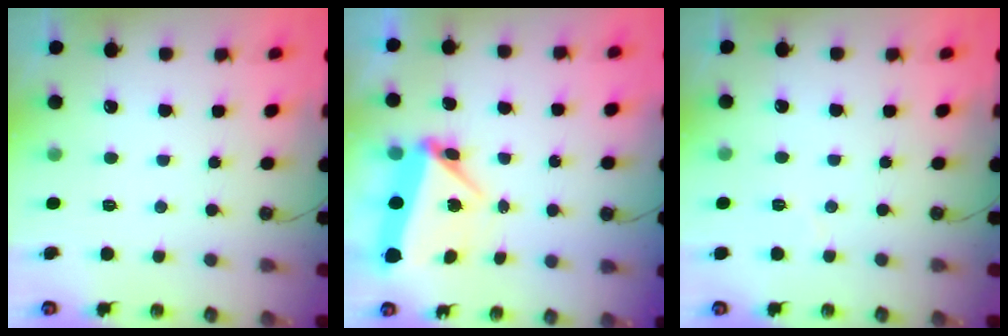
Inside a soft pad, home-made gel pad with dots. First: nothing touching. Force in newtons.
{"total": 11.3, "press": 7.2, "slide": 8.7}
{"total": 3.7, "press": 3.1, "slide": 2.1}